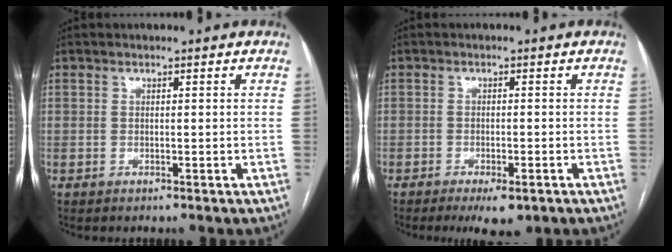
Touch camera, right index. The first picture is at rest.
{"total": 4.6, "force": [-2.8, 1.3, 3.4], "torque": [-0.052, -0.007, -0.036]}